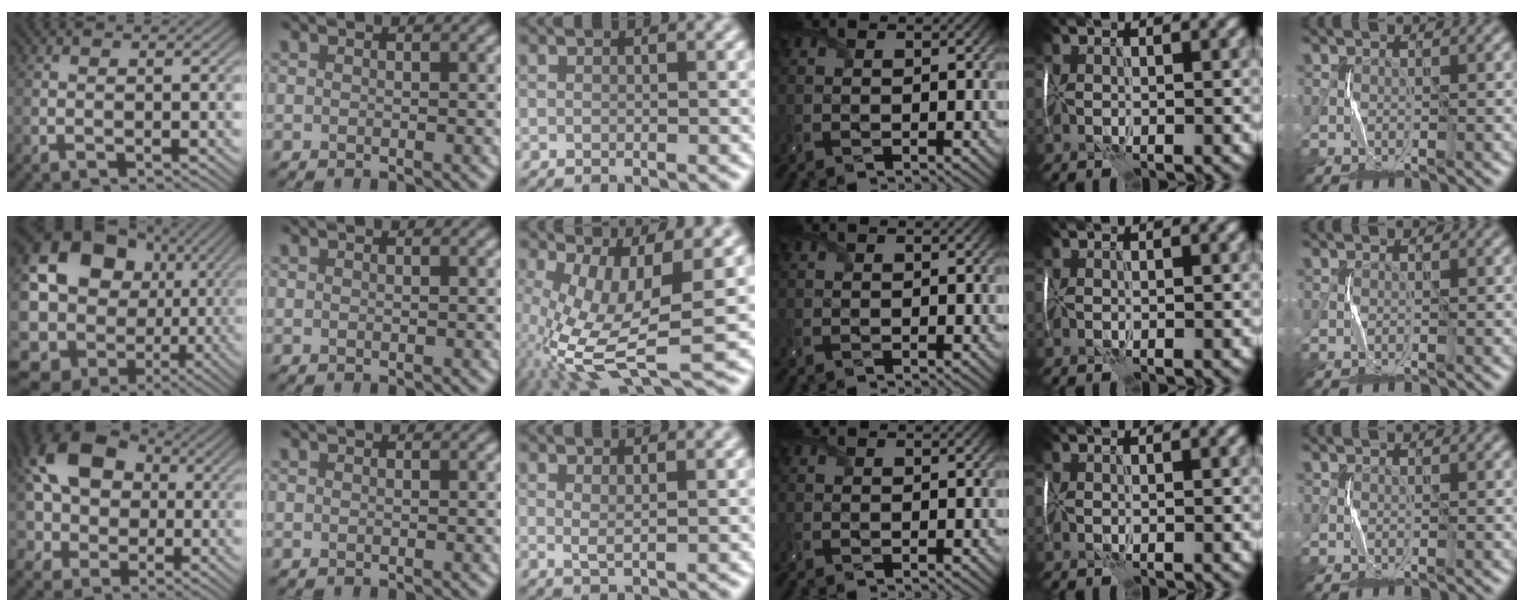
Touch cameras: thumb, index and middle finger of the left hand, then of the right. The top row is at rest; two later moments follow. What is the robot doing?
{"motion": "wrap", "object": "receipt paper"}